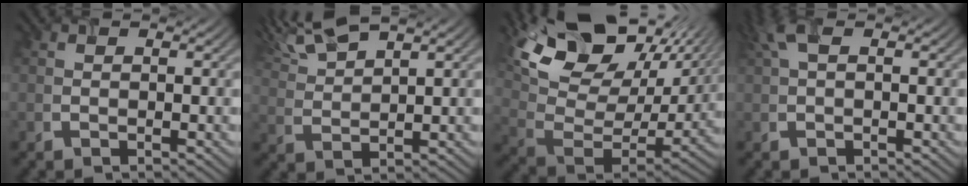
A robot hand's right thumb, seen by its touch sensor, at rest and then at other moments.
{"total": 7.2, "force": [5.3, 1.5, 4.6], "torque": [-0.110, 0.024, 0.111]}
{"total": 18.3, "force": [11.8, 9.3, 10.5], "torque": [-0.230, 0.025, 0.199]}
{"total": 2.8, "force": [1.1, 0.8, 2.4], "torque": [-0.054, 0.009, 0.019]}